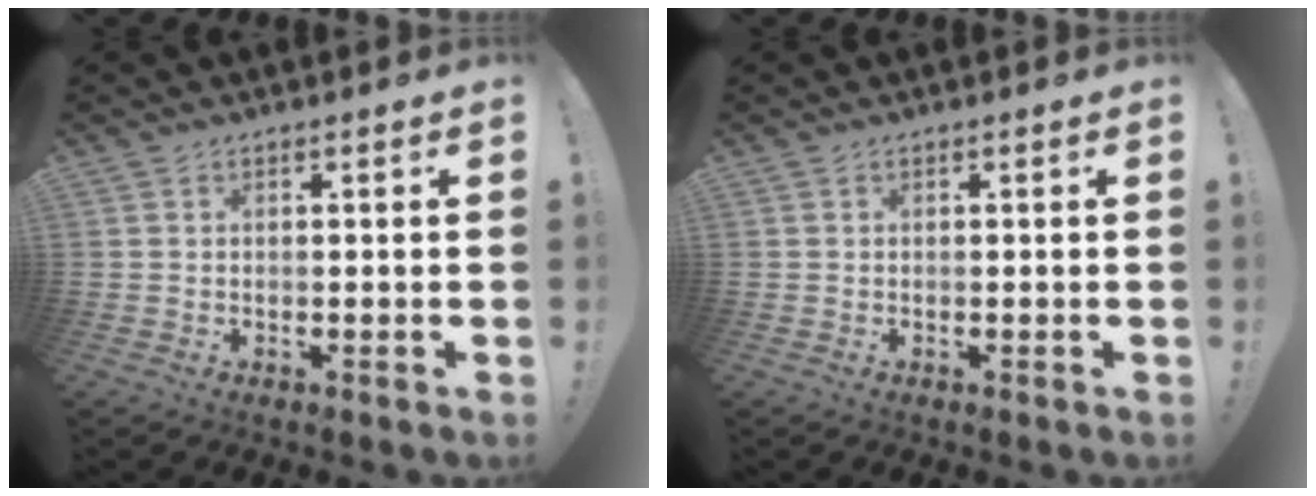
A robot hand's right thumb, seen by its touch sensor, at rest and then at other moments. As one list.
[{"total": 0.0}]